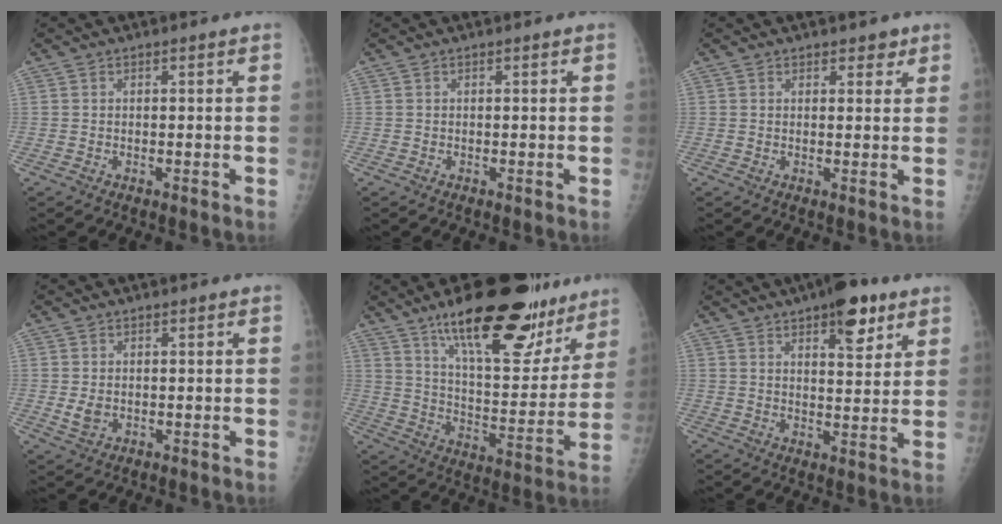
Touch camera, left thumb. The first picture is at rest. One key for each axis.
{"total": 0.0}
{"total": 2.4, "fx": 1.7, "fy": 1.4, "fz": 1.0, "tx": 0.010, "ty": -0.008, "tz": 0.018}
{"total": 2.5, "fx": 0.1, "fy": 1.9, "fz": 1.6, "tx": -0.023, "ty": -0.005, "tz": 0.007}
{"total": 25.9, "fx": 17.4, "fy": 9.2, "fz": 16.8, "tx": -0.202, "ty": -0.071, "tz": 0.268}
{"total": 10.3, "fx": 6.2, "fy": 4.0, "fz": 7.2, "tx": -0.077, "ty": -0.028, "tz": 0.086}